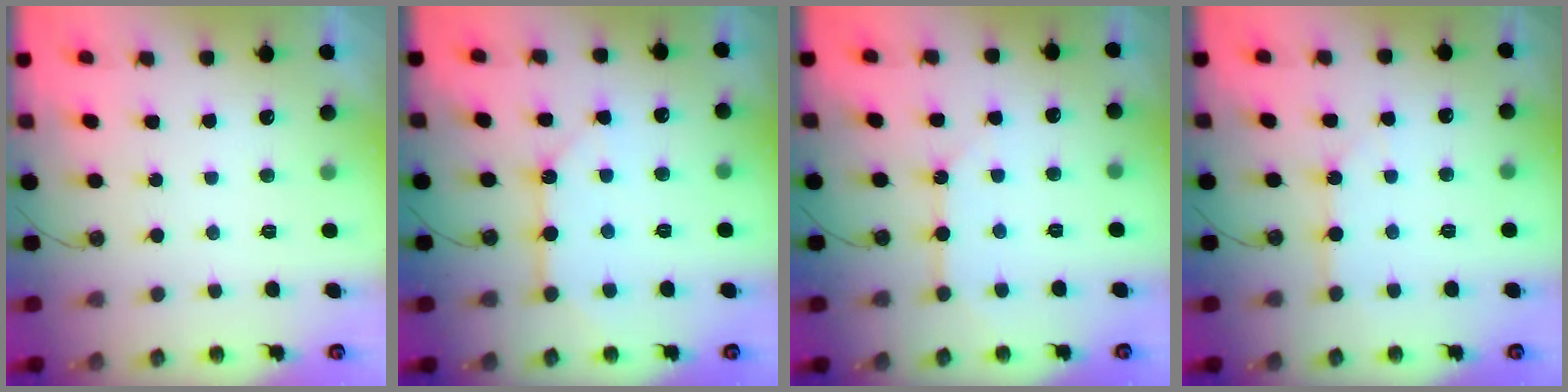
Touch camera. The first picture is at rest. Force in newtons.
{"total": 10.6, "press": 10.6, "slide": 0.9}
{"total": 5.6, "press": 5.6, "slide": 0.5}
{"total": 3.9, "press": 3.9, "slide": 0.3}